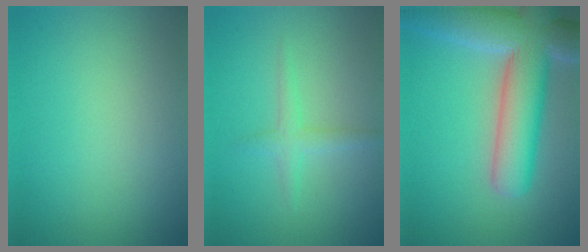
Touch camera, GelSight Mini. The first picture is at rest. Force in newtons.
{"total": 1.6, "press": 1.6, "slide": 0.1}
{"total": 10.6, "press": 10.5, "slide": 0.7}